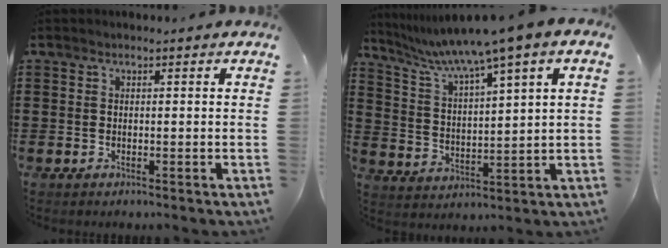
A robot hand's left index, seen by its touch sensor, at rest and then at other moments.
{"total": 6.9, "force": [5.4, -0.5, 4.4], "torque": [-0.107, -0.038, 0.084]}